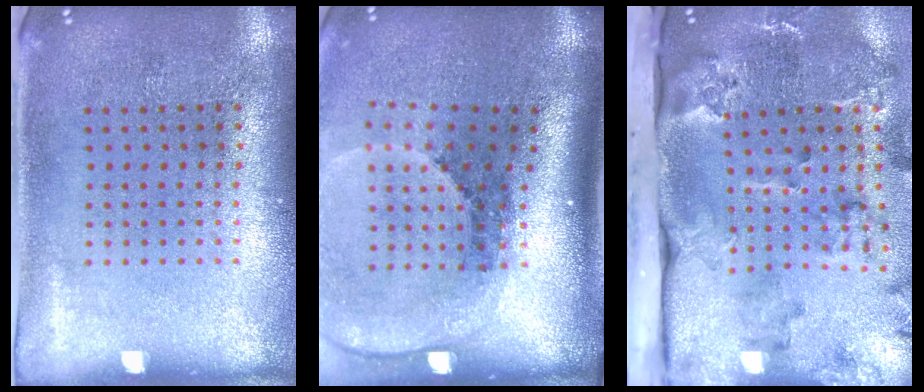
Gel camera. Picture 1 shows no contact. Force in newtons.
{"total": 2.7, "press": 1.9, "slide": 2.0}
{"total": 3.9, "press": 2.7, "slide": 2.8}